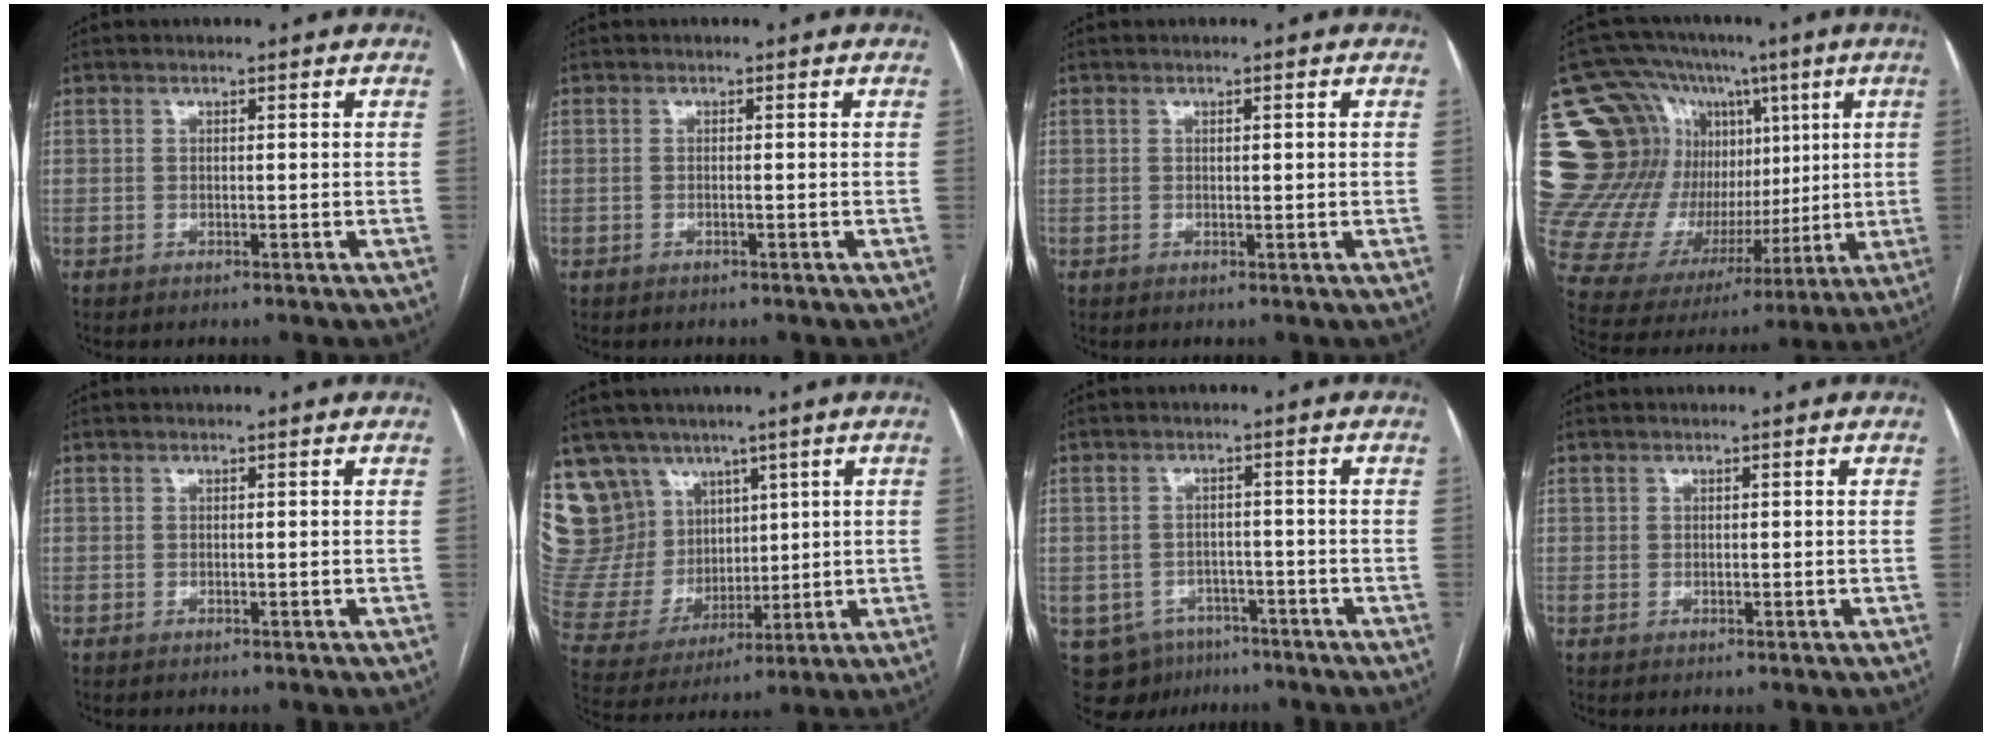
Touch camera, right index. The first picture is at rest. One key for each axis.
{"total": 0.0}
{"total": 0.7, "fx": 0.2, "fy": 0.1, "fz": 0.7, "tx": -0.014, "ty": 0.001, "tz": 0.004}
{"total": 25.6, "fx": 6.7, "fy": 19.7, "fz": 14.9, "tx": -0.269, "ty": 0.104, "tz": 0.145}
{"total": 0.0}
{"total": 16.3, "fx": 10.1, "fy": 12.1, "fz": 4.0, "tx": -0.102, "ty": 0.055, "tz": 0.219}
{"total": 8.3, "fx": -5.0, "fy": 6.4, "fz": 2.0, "tx": -0.039, "ty": 0.009, "tz": -0.063}
{"total": 0.6, "fx": 0.3, "fy": 0.6, "fz": 0.0, "tx": 0.005, "ty": 0.004, "tz": 0.005}